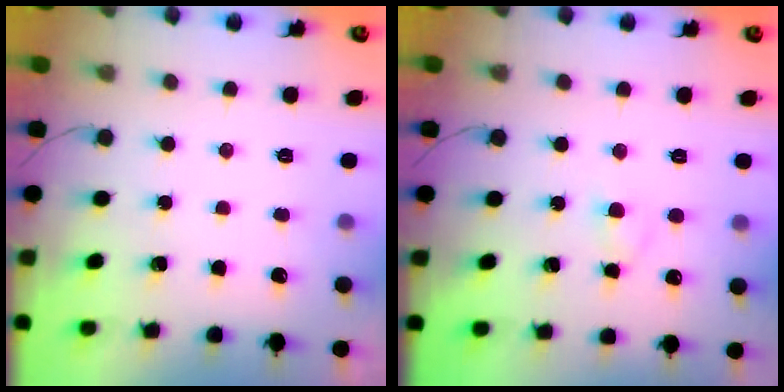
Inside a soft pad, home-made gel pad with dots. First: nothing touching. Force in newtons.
{"total": 2.4, "press": 2.3, "slide": 0.9}